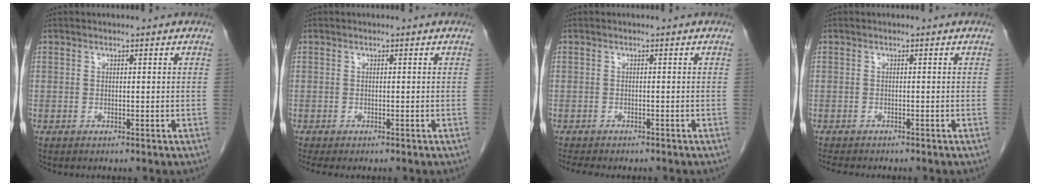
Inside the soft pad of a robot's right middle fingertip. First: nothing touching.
{"total": 2.4, "force": [-2.1, 0.6, 1.2], "torque": [-0.015, -0.008, -0.027]}
{"total": 5.6, "force": [-4.8, 1.6, 2.4], "torque": [-0.036, -0.009, -0.065]}
{"total": 4.3, "force": [-3.7, 1.1, 1.9], "torque": [-0.030, -0.009, -0.053]}